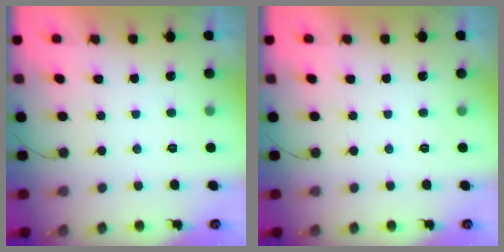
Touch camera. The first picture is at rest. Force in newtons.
{"total": 0.0}